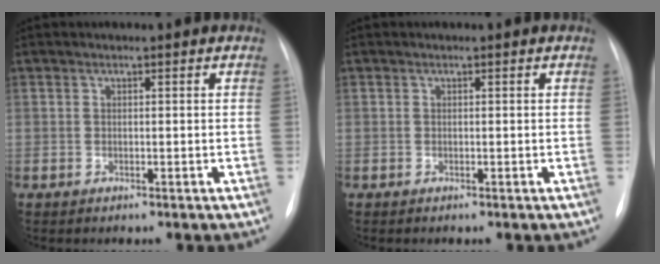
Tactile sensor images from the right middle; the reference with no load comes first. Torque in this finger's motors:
{"motor_torque": [-0.03, -0.26, -0.09, -0.01]}